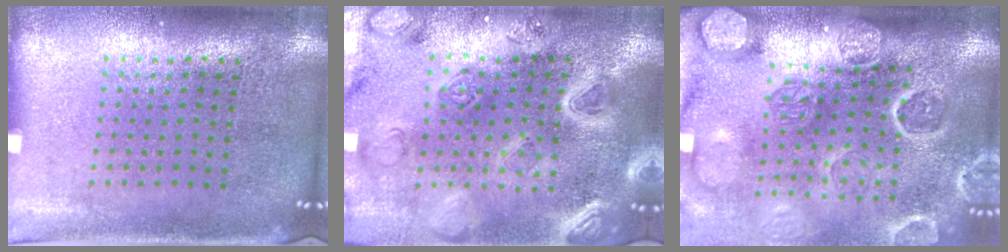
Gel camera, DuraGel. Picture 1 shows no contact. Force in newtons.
{"total": 4.2, "press": 3.8, "slide": 1.8}
{"total": 4.2, "press": 3.5, "slide": 2.4}